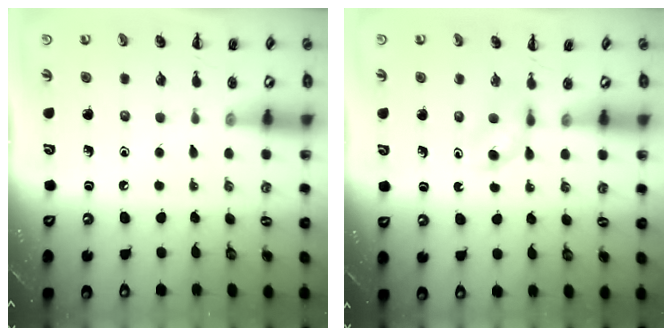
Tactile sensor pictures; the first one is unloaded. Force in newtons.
{"total": 3.6, "press": 3.3, "slide": 1.4}